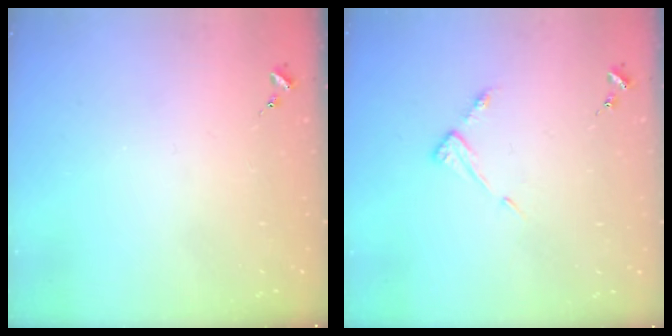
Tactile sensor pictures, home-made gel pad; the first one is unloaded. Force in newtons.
{"total": 5.3, "press": 5.3, "slide": 0.4}